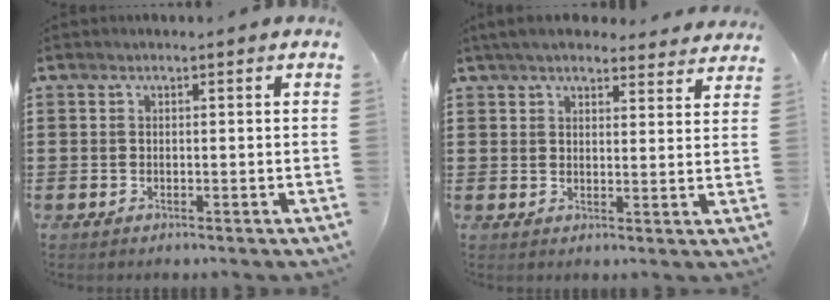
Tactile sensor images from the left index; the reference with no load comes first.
{"total": 5.0, "force": [4.6, 0.9, 1.6], "torque": [-0.046, -0.011, 0.085]}